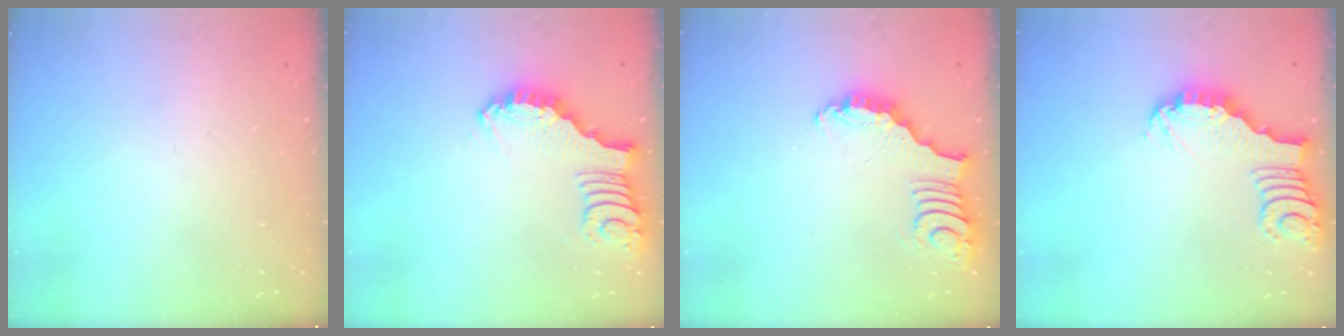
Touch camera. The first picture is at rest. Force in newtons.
{"total": 2.1, "press": 2.1, "slide": 0.4}
{"total": 3.5, "press": 3.5, "slide": 0.5}
{"total": 3.3, "press": 3.3, "slide": 0.3}